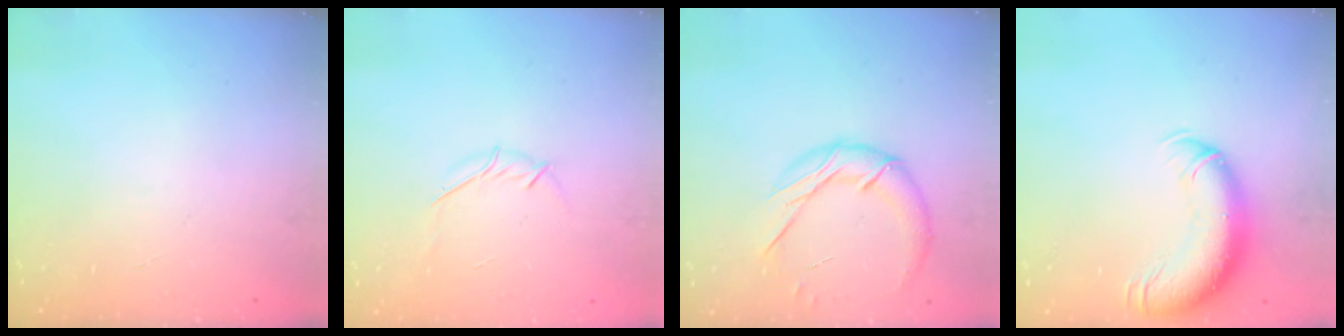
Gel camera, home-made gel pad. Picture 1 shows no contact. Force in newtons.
{"total": 3.8, "press": 3.7, "slide": 1.0}
{"total": 13.0, "press": 12.9, "slide": 1.2}
{"total": 13.5, "press": 13.1, "slide": 3.5}